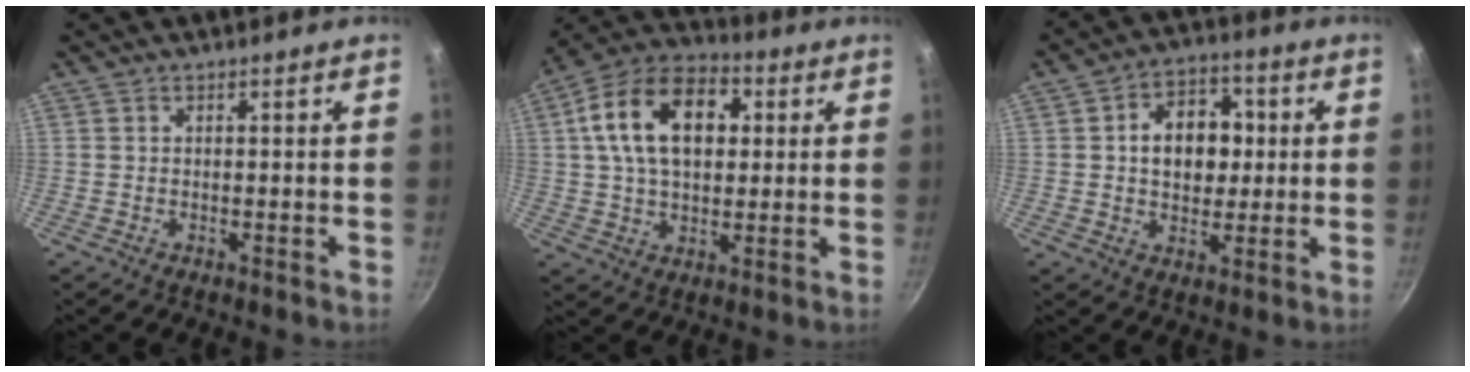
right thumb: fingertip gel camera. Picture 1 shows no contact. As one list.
[{"total": 17.8, "force": [4.0, 11.5, 13.0], "torque": [-0.198, 0.018, 0.053]}, {"total": 11.5, "force": [1.4, 8.5, 7.6], "torque": [-0.074, 0.013, 0.014]}]